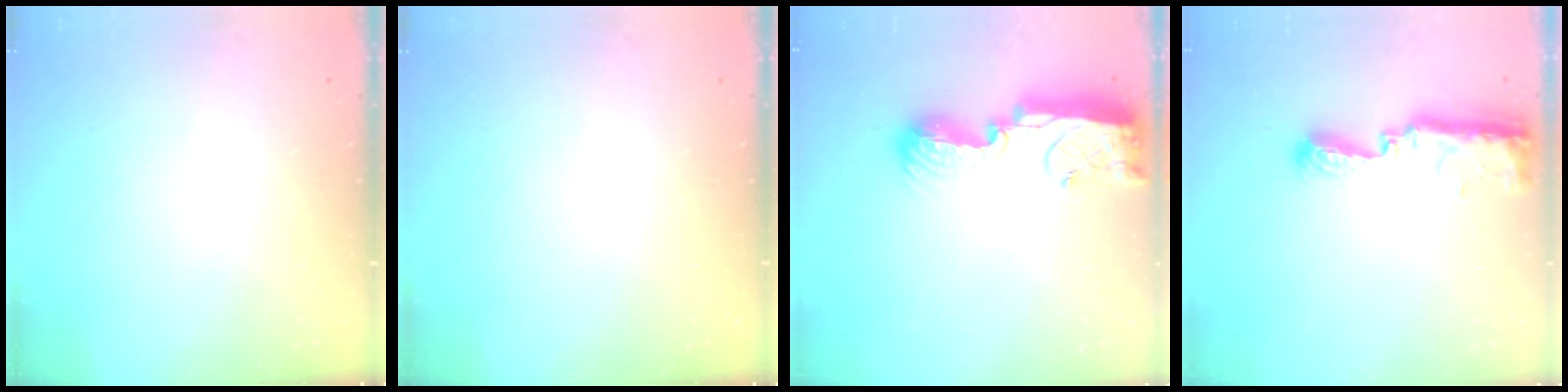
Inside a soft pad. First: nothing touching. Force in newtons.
{"total": 0.0}
{"total": 12.8, "press": 12.7, "slide": 1.1}
{"total": 11.2, "press": 10.1, "slide": 4.8}